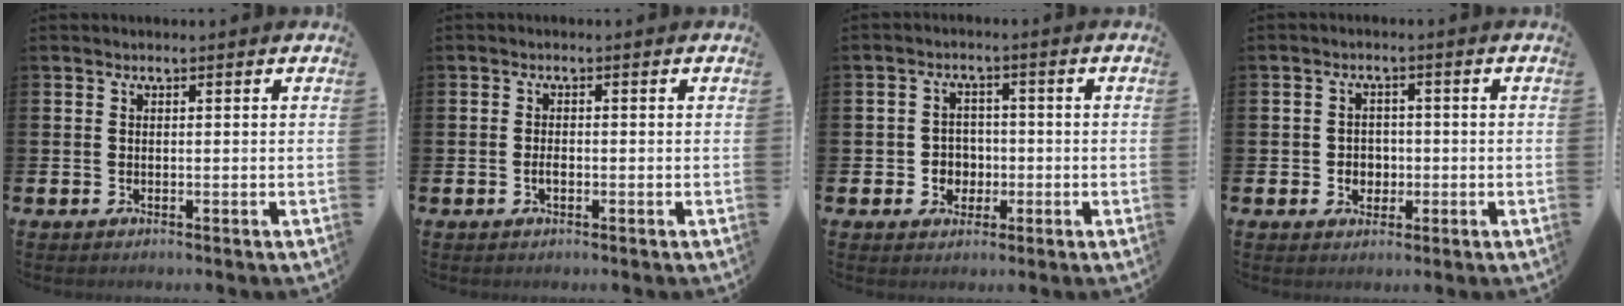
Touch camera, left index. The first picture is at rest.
{"total": 1.2, "force": [-0.4, 0.6, 1.0], "torque": [-0.014, 0.000, -0.009]}
{"total": 3.0, "force": [-0.4, 2.8, 0.8], "torque": [-0.014, 0.001, -0.017]}
{"total": 2.6, "force": [-0.3, 2.4, 0.8], "torque": [-0.012, 0.004, -0.014]}